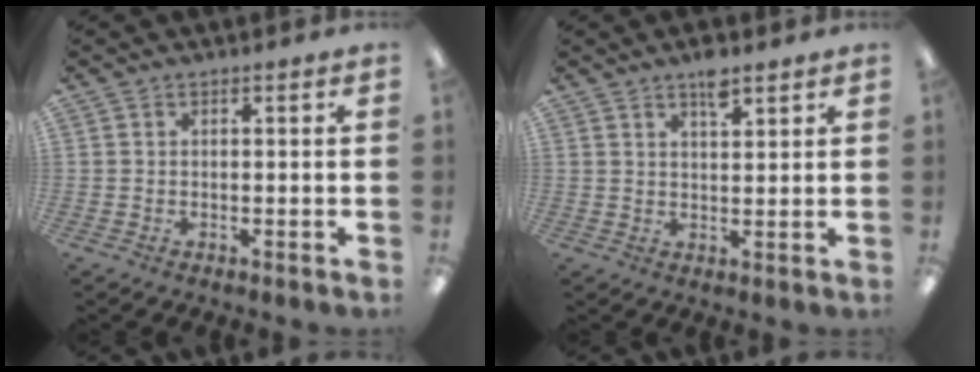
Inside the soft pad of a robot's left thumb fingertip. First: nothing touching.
{"total": 7.2, "force": [5.4, 2.4, 4.1], "torque": [-0.061, -0.030, 0.091]}